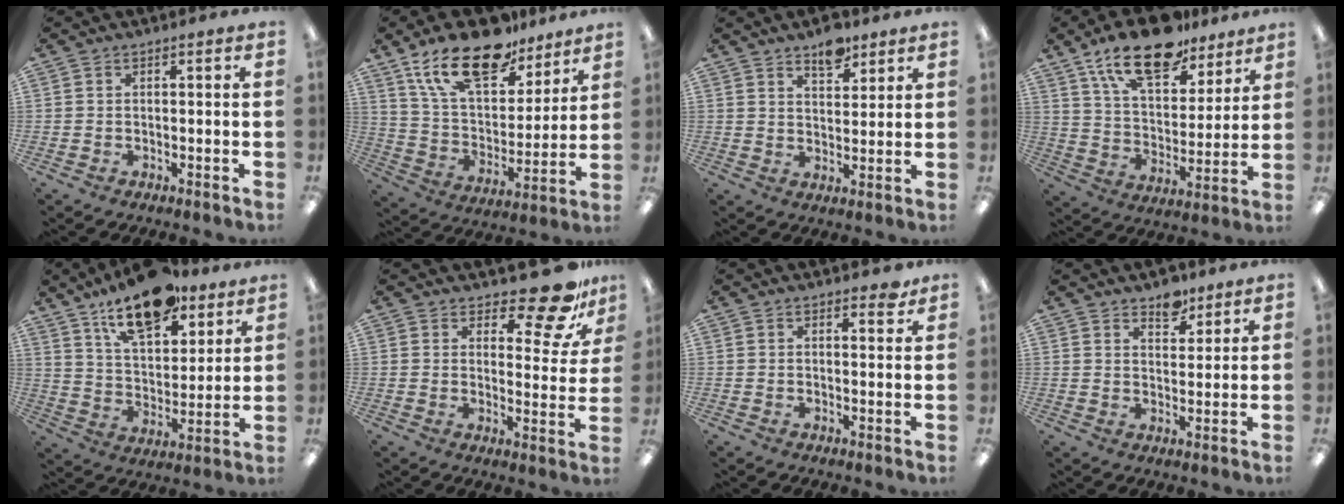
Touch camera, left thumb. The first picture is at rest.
{"total": 20.4, "force": [14.3, 9.3, 11.2], "torque": [-0.196, -0.069, 0.253]}
{"total": 7.1, "force": [5.4, 3.4, 3.1], "torque": [-0.026, -0.033, 0.091]}
{"total": 18.4, "force": [13.4, 8.0, 9.7], "torque": [-0.165, -0.069, 0.233]}
{"total": 17.1, "force": [12.7, 7.5, 8.6], "torque": [-0.140, -0.068, 0.220]}
{"total": 13.7, "force": [10.5, 4.7, 7.5], "torque": [-0.097, -0.075, 0.179]}
{"total": 2.7, "force": [2.1, 1.1, 1.4], "torque": [-0.007, -0.011, 0.033]}
{"total": 6.2, "force": [5.0, 3.0, 2.0], "torque": [-0.003, -0.033, 0.085]}